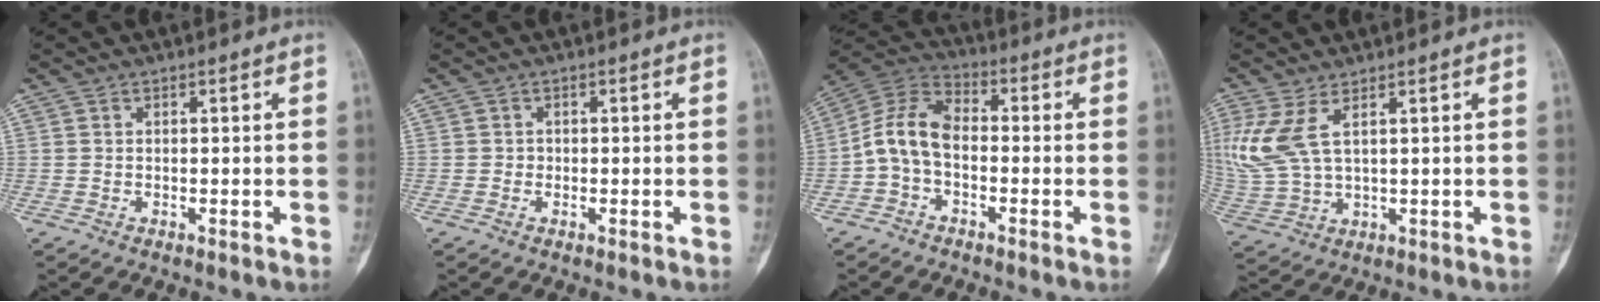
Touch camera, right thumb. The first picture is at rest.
{"total": 0.6, "force": [-0.1, 0.6, 0.1], "torque": [0.003, 0.004, -0.002]}
{"total": 9.2, "force": [-1.8, 5.9, 6.9], "torque": [-0.124, 0.032, -0.051]}
{"total": 9.3, "force": [3.8, 3.8, 7.6], "torque": [-0.190, -0.009, 0.090]}